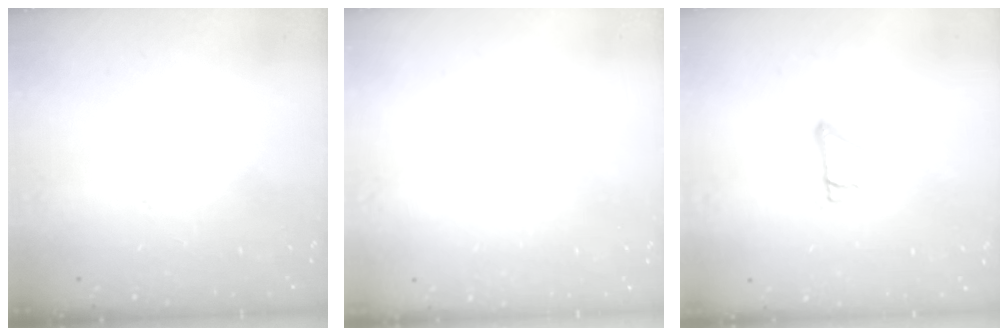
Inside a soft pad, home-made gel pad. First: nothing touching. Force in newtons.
{"total": 3.8, "press": 3.8, "slide": 0.3}
{"total": 3.7, "press": 3.7, "slide": 0.2}